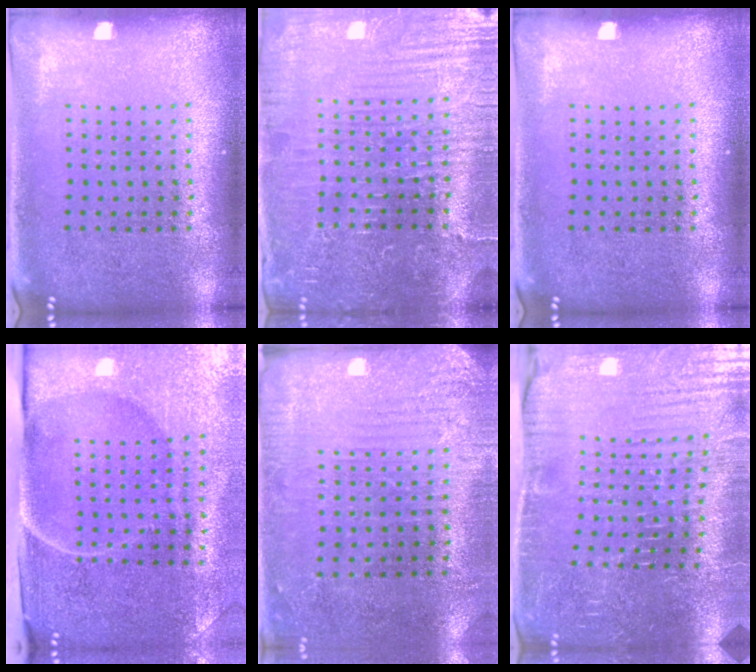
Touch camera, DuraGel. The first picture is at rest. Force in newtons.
{"total": 4.4, "press": 4.2, "slide": 1.3}
{"total": 0.0}
{"total": 4.9, "press": 4.0, "slide": 2.8}
{"total": 2.8, "press": 2.4, "slide": 1.4}
{"total": 4.3, "press": 4.3, "slide": 0.3}